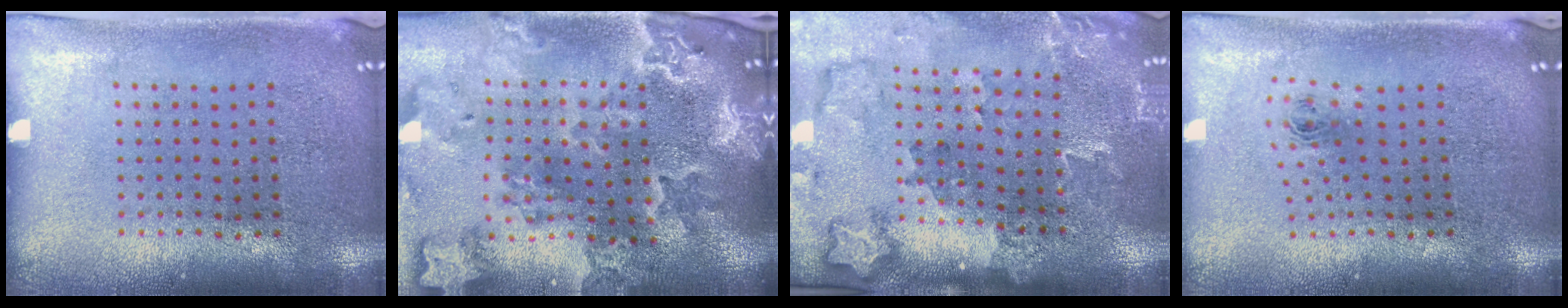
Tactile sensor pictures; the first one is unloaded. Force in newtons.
{"total": 3.6, "press": 3.2, "slide": 1.8}
{"total": 1.8, "press": 1.7, "slide": 0.4}
{"total": 0.8, "press": 0.3, "slide": 0.7}